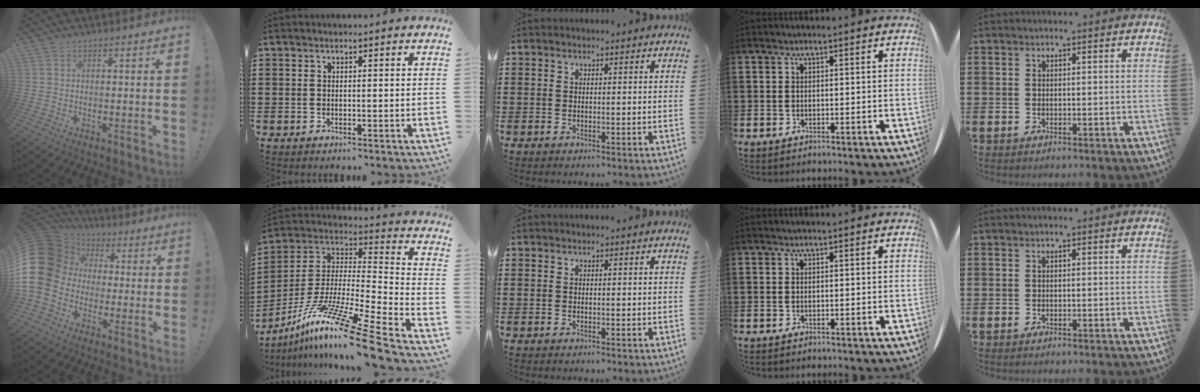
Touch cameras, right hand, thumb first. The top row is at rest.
{"thumb": {"total": 18.5, "force": [0.7, 15.1, 10.6], "torque": [-0.204, 0.009, 0.034]}, "index": {"total": 15.7, "force": [-12.1, -0.6, 10.0], "torque": [-0.187, 0.018, -0.227]}}